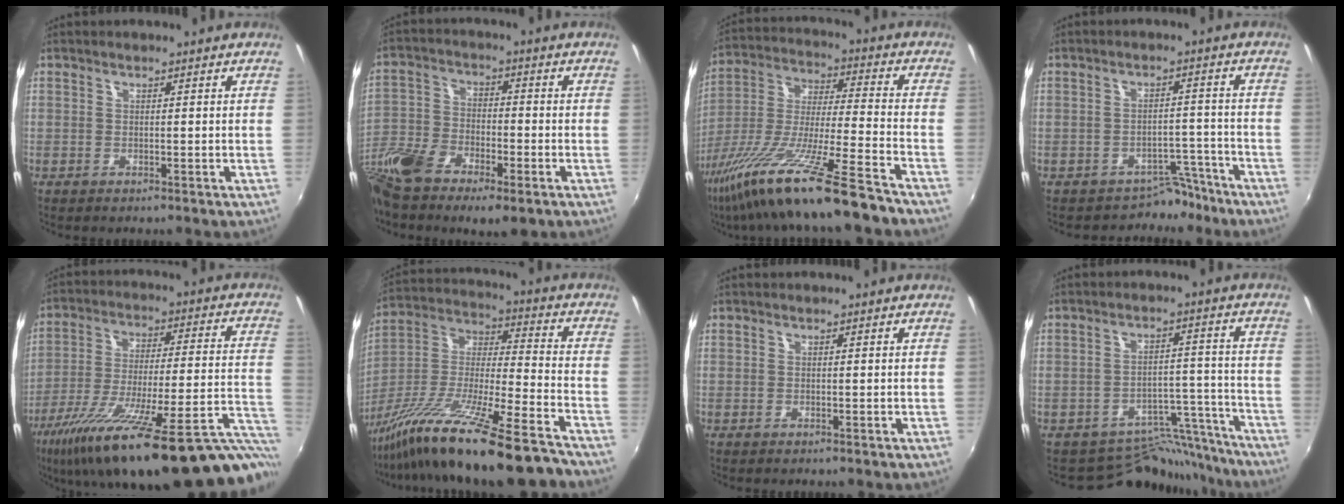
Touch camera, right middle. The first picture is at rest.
{"total": 14.7, "force": [-9.5, 5.7, 9.7], "torque": [-0.219, -0.039, -0.188]}
{"total": 21.3, "force": [-15.4, -0.2, 14.8], "torque": [-0.280, -0.054, -0.271]}
{"total": 4.5, "force": [-3.5, 2.7, -0.2], "torque": [0.010, 0.028, -0.049]}
{"total": 31.7, "force": [-22.3, 3.9, 22.2], "torque": [-0.320, -0.090, -0.331]}
{"total": 22.4, "force": [-17.1, 1.1, 14.4], "torque": [-0.257, -0.042, -0.294]}
{"total": 0.0}
{"total": 10.8, "force": [-10.2, 3.6, -0.1], "torque": [0.022, 0.049, -0.139]}